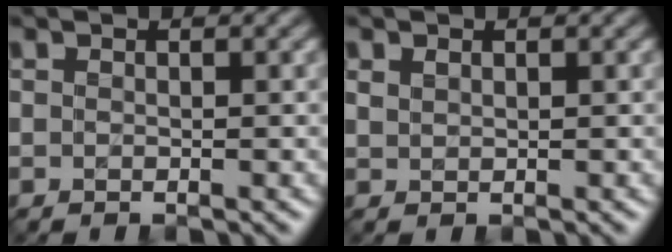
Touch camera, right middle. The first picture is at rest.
{"total": 0.9, "force": [0.6, 0.5, 0.3], "torque": [-0.010, -0.001, 0.016]}